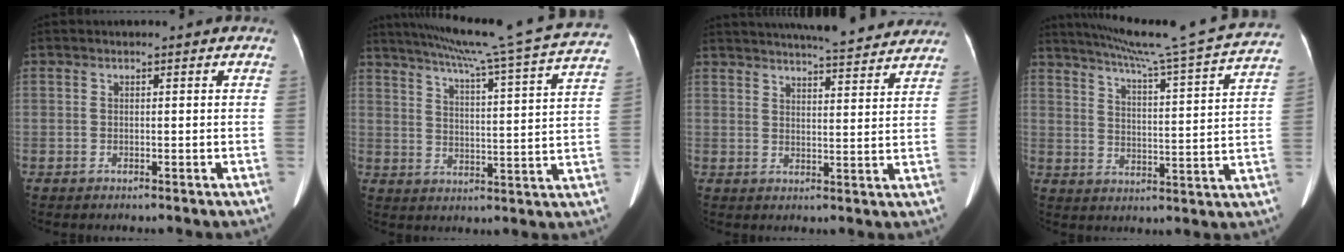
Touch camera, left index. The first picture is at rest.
{"total": 23.6, "force": [20.7, -1.5, 11.1], "torque": [-0.182, -0.040, 0.269]}
{"total": 18.6, "force": [17.0, 2.2, 7.3], "torque": [-0.111, 0.007, 0.218]}
{"total": 22.2, "force": [20.0, -1.3, 9.5], "torque": [-0.157, -0.042, 0.259]}